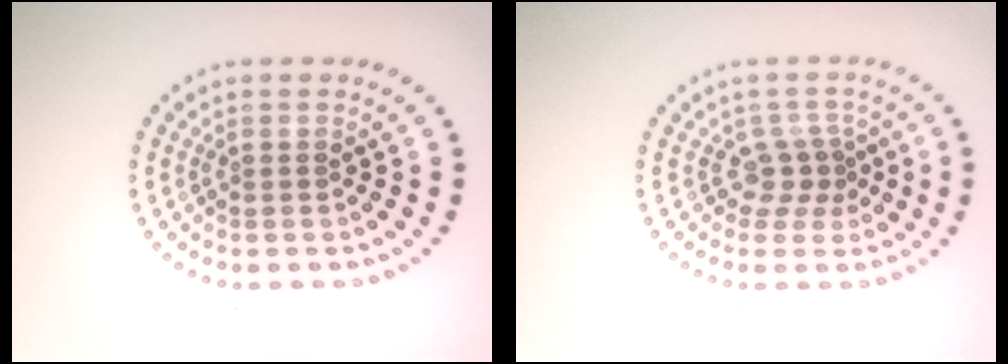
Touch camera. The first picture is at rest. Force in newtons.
{"total": 2.2, "press": 1.5, "slide": 1.6}